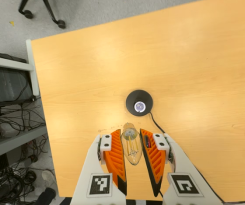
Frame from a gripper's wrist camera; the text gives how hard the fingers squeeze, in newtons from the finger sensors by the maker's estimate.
{"total": 10.4, "left": 9.8, "right": 11.0}